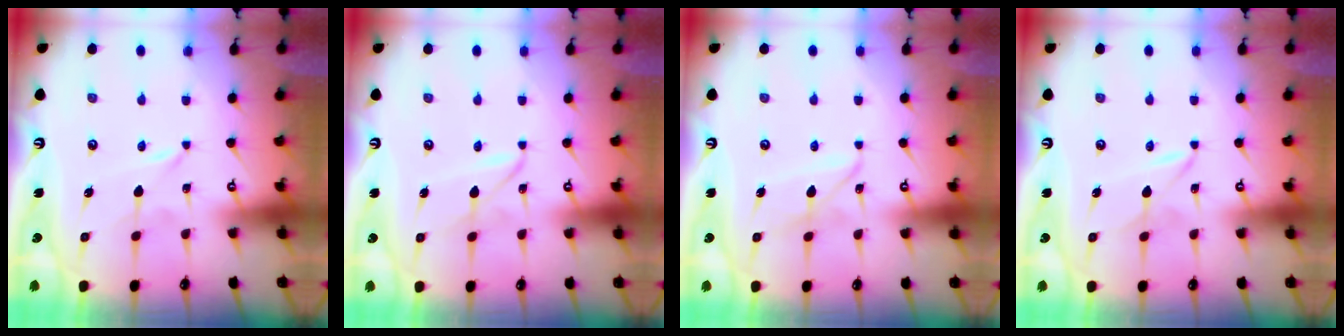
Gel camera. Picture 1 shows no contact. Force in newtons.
{"total": 1.8, "press": 1.8, "slide": 0.2}
{"total": 5.9, "press": 5.9, "slide": 0.5}
{"total": 2.1, "press": 2.1, "slide": 0.4}